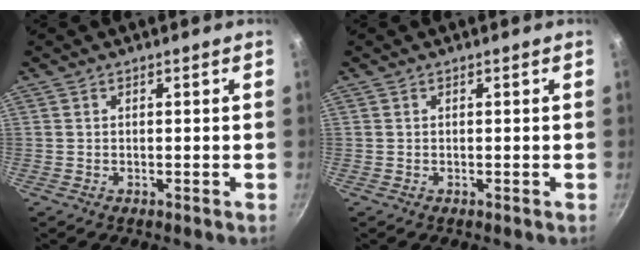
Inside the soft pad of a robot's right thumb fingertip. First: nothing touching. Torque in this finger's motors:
{"motor_torque": [0.00, 0.00, 0.00, 0.00, 0.00]}